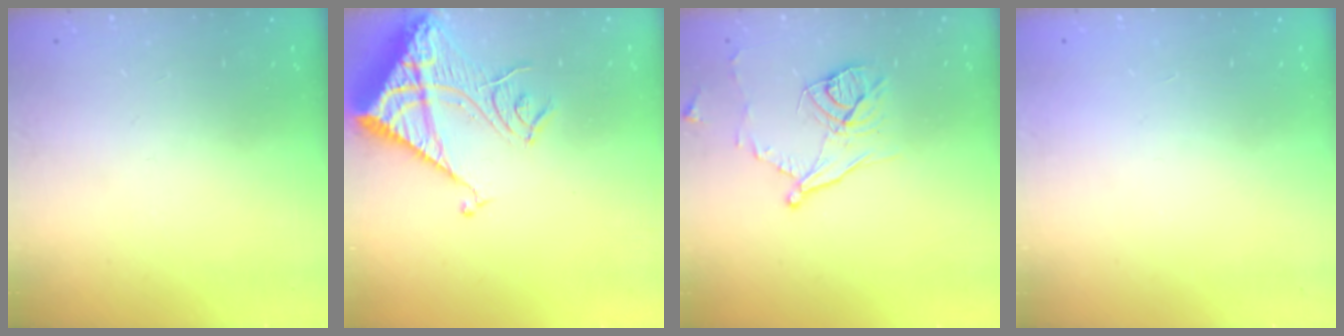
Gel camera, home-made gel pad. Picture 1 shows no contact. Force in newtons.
{"total": 15.6, "press": 15.4, "slide": 1.8}
{"total": 11.3, "press": 11.0, "slide": 2.3}
{"total": 1.5, "press": 1.5, "slide": 0.1}